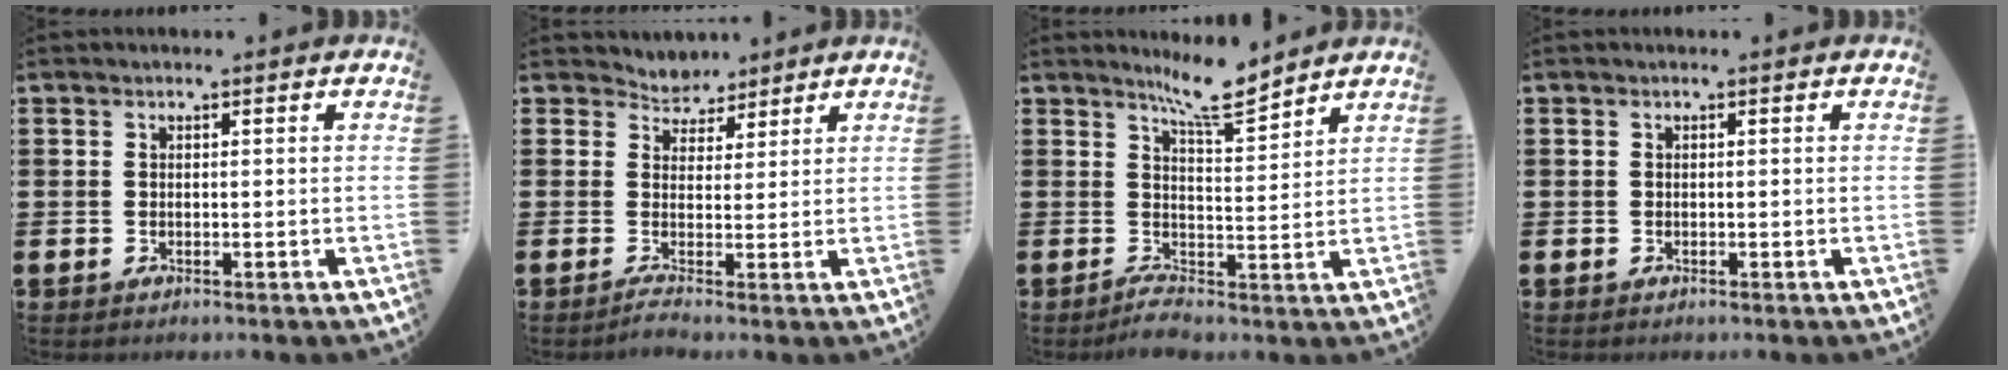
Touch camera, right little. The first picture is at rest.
{"total": 2.6, "force": [2.0, 1.6, 0.3], "torque": [-0.012, -0.017, 0.033]}
{"total": 6.0, "force": [4.8, 0.9, 3.6], "torque": [-0.060, -0.033, 0.079]}
{"total": 0.0}